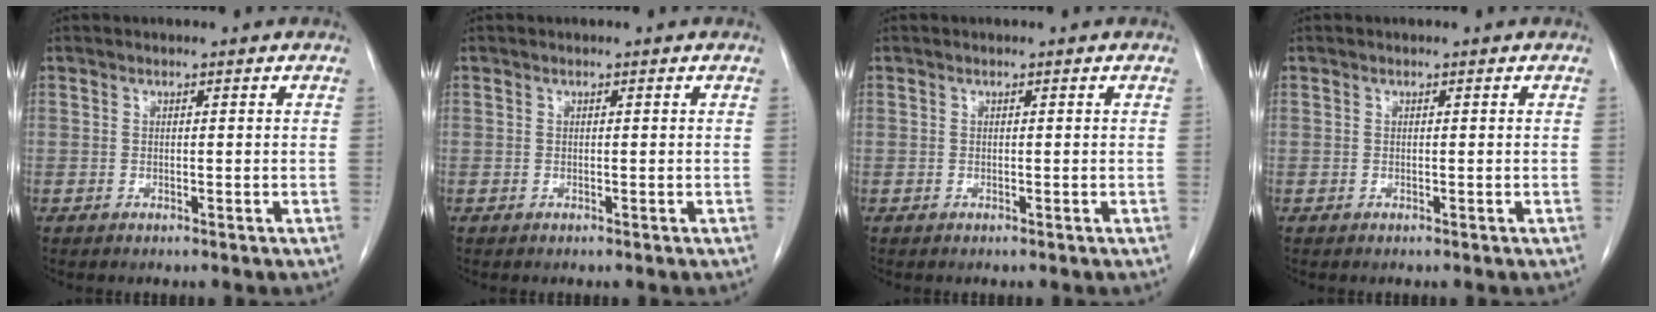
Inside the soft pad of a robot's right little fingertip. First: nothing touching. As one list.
[{"total": 0.0}, {"total": 0.0}, {"total": 0.0}]